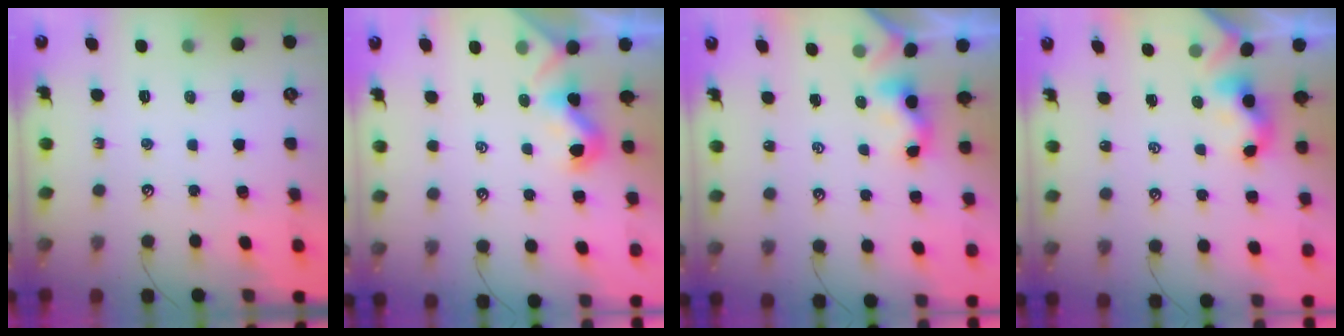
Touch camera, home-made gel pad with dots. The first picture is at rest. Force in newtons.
{"total": 0.9, "press": 0.8, "slide": 0.2}
{"total": 0.5, "press": 0.4, "slide": 0.3}
{"total": 2.3, "press": 2.3, "slide": 0.3}